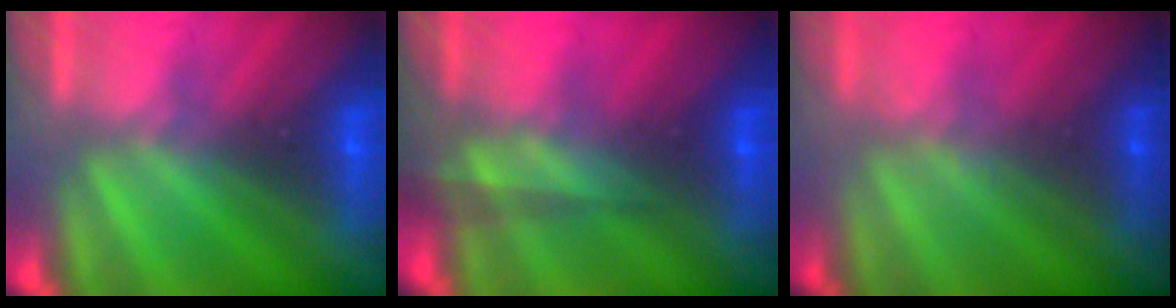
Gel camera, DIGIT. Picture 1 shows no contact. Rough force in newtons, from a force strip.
{"total": 7.1}
{"total": 1.6}